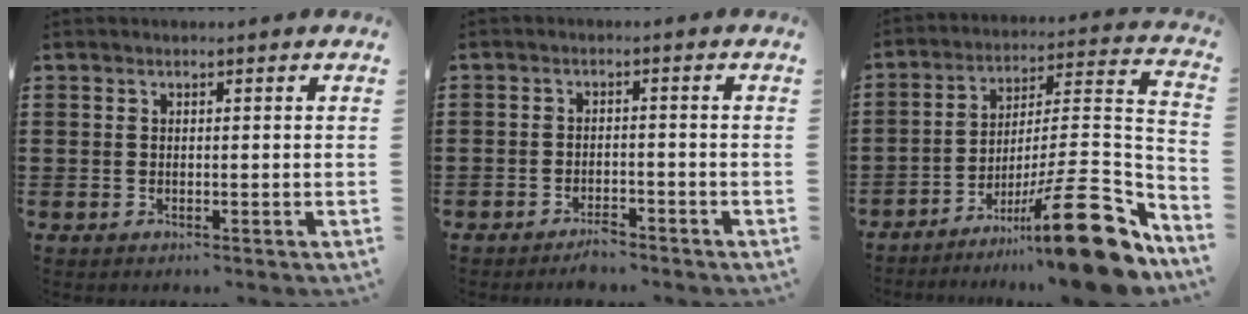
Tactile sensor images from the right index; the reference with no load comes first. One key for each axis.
{"total": 2.3, "fx": -2.2, "fy": 0.4, "fz": 0.6, "tx": -0.016, "ty": 0.001, "tz": -0.044}
{"total": 18.8, "fx": -11.1, "fy": 3.7, "fz": 14.8, "tx": -0.191, "ty": 0.043, "tz": -0.179}